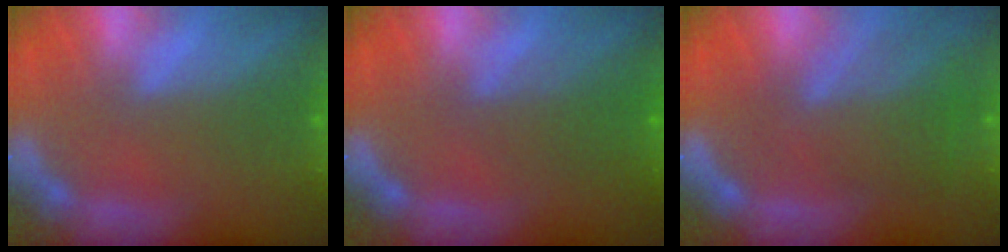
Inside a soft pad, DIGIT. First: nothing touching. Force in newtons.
{"total": 3.6}
{"total": 6.5}